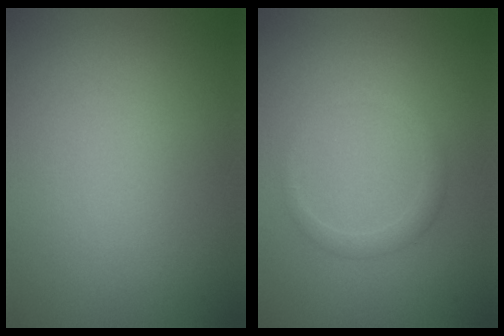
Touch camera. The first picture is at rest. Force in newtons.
{"total": 1.3, "press": 1.3, "slide": 0.0}